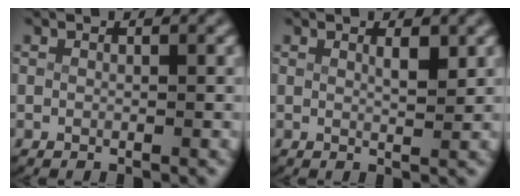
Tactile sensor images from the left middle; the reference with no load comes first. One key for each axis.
{"total": 1.5, "fx": 0.8, "fy": 0.0, "fz": 1.3, "tx": -0.020, "ty": -0.013, "tz": 0.018}